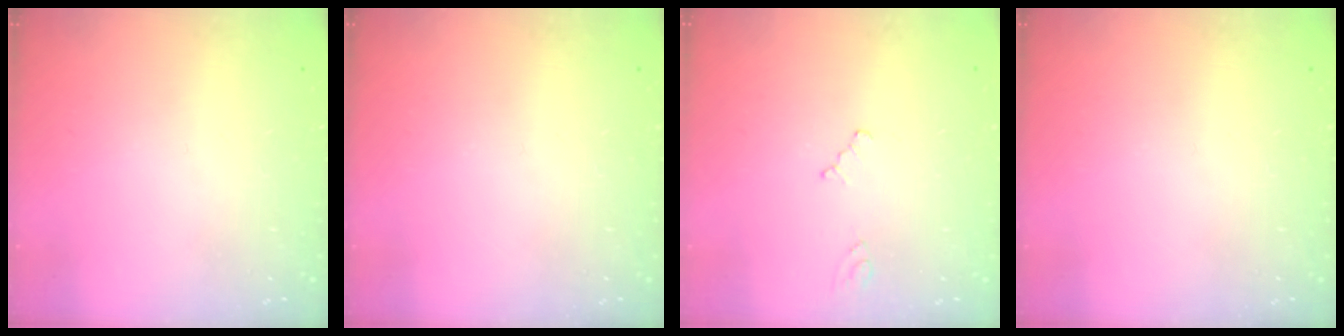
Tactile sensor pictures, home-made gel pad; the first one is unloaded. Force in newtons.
{"total": 0.0}
{"total": 0.0}
{"total": 0.0}